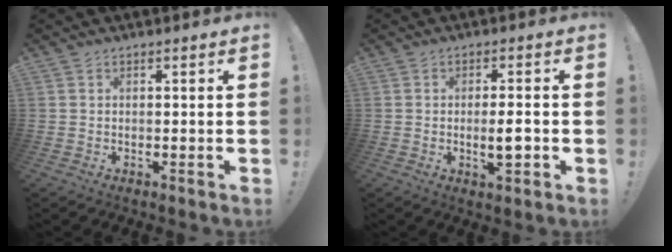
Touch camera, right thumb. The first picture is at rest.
{"total": 5.3, "force": [-1.3, 1.1, 5.0], "torque": [-0.073, -0.002, -0.023]}